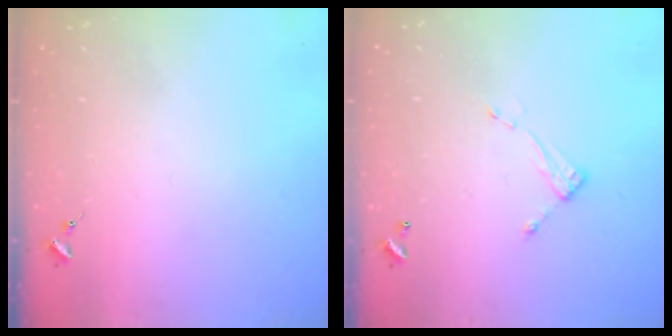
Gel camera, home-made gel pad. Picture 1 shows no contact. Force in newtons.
{"total": 5.0, "press": 4.9, "slide": 0.2}